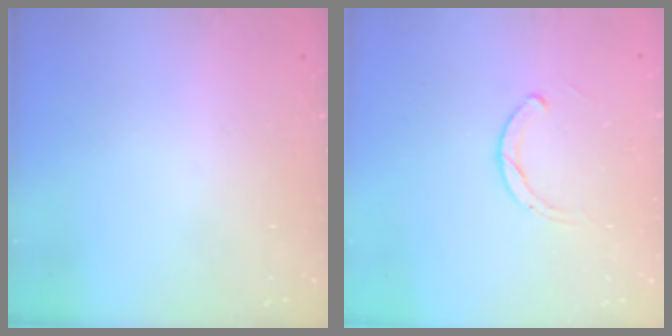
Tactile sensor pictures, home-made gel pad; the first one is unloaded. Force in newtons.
{"total": 1.9, "press": 1.9, "slide": 0.2}